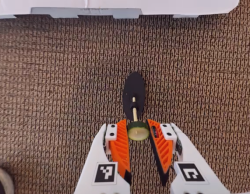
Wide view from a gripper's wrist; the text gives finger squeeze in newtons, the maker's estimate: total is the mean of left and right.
{"total": 7.3, "left": 7.1, "right": 7.5}